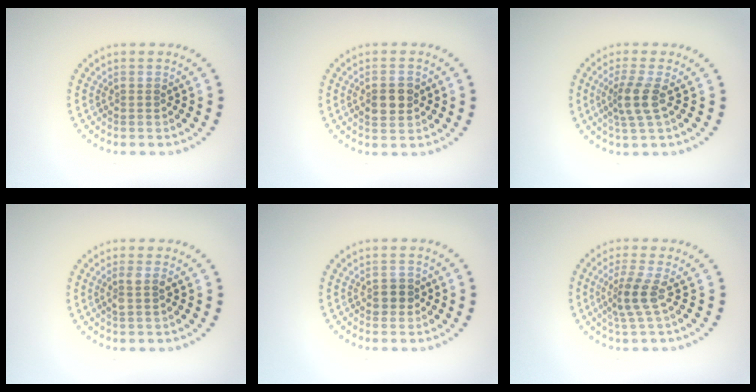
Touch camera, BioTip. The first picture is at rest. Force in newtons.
{"total": 2.8, "press": 2.8, "slide": 0.1}
{"total": 2.8, "press": 2.1, "slide": 1.8}
{"total": 1.4, "press": 1.2, "slide": 0.8}
{"total": 1.3, "press": 1.3, "slide": 0.4}
{"total": 2.7, "press": 1.9, "slide": 1.9}